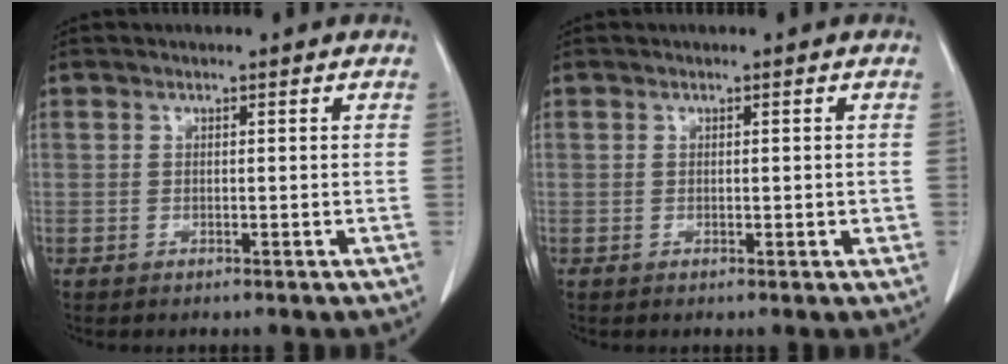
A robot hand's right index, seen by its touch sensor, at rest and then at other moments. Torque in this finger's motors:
{"motor_torque": [-0.02, 0.06, 0.05, 0.06]}